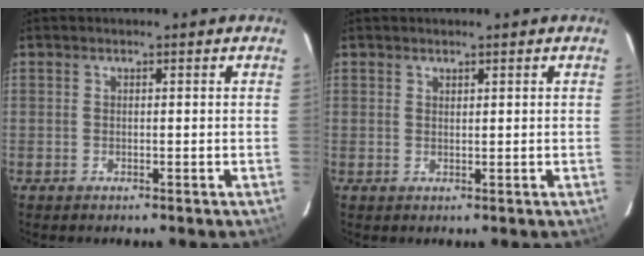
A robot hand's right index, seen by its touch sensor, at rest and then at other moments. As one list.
[{"total": 0.7, "force": [0.6, 0.3, 0.1], "torque": [-0.002, 0.001, 0.012]}]